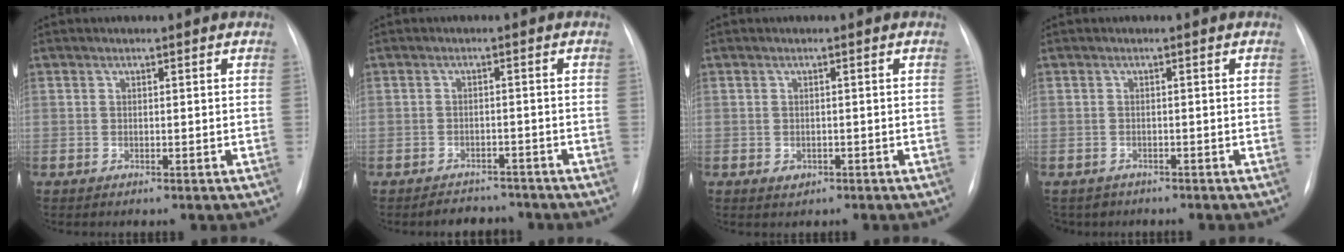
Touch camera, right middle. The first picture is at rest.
{"total": 4.8, "force": [-4.3, 2.0, 0.5], "torque": [-0.003, 0.006, -0.058]}
{"total": 1.4, "force": [-0.6, 1.2, 0.6], "torque": [-0.008, 0.002, -0.003]}
{"total": 3.0, "force": [-2.2, 1.9, -0.1], "torque": [0.003, 0.001, -0.036]}